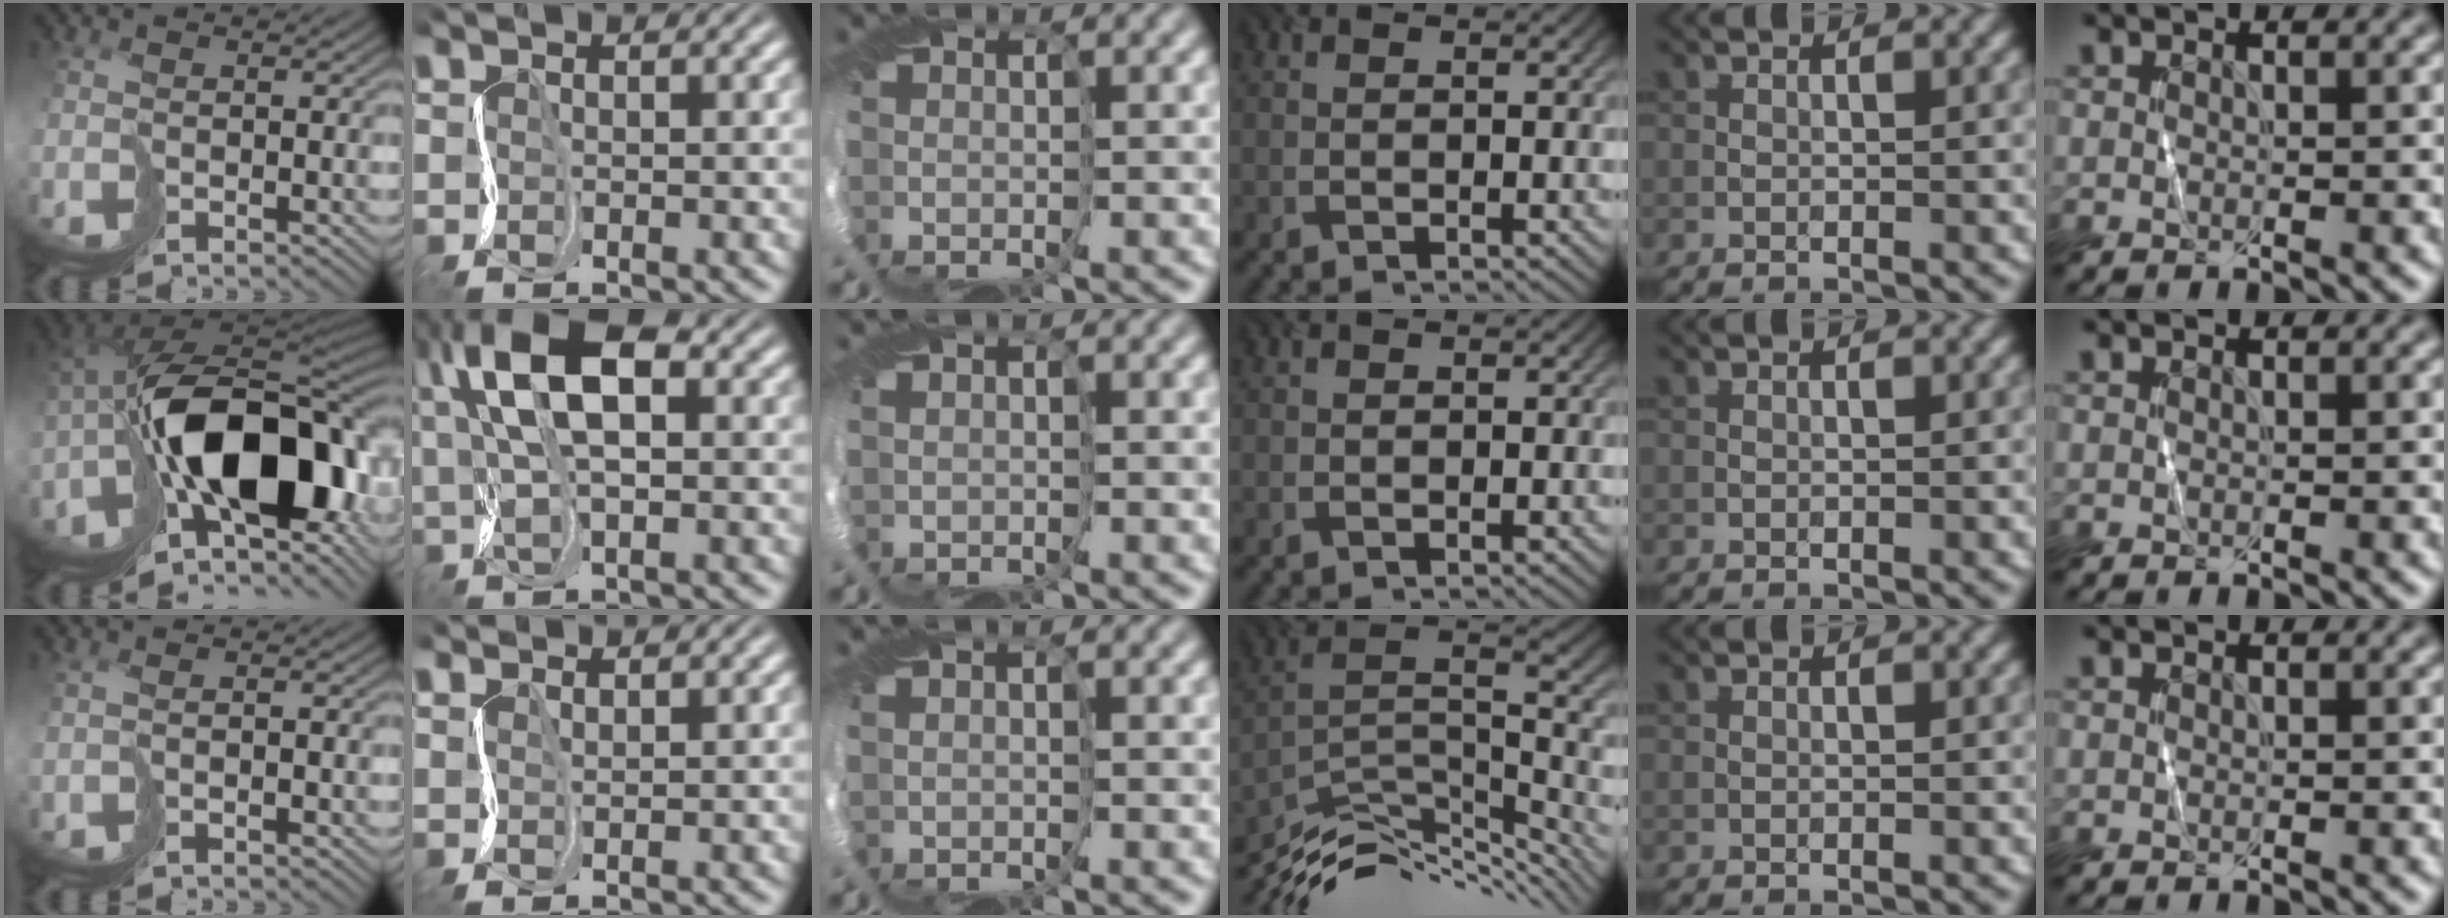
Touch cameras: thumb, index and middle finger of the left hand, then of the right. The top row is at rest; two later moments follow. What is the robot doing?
{"motion": "cut", "object": "wrapping paper"}